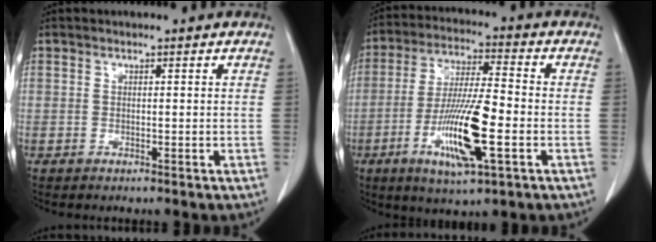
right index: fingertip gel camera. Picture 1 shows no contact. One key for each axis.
{"total": 13.7, "fx": -4.2, "fy": 1.9, "fz": 12.9, "tx": -0.247, "ty": -0.014, "tz": -0.076}